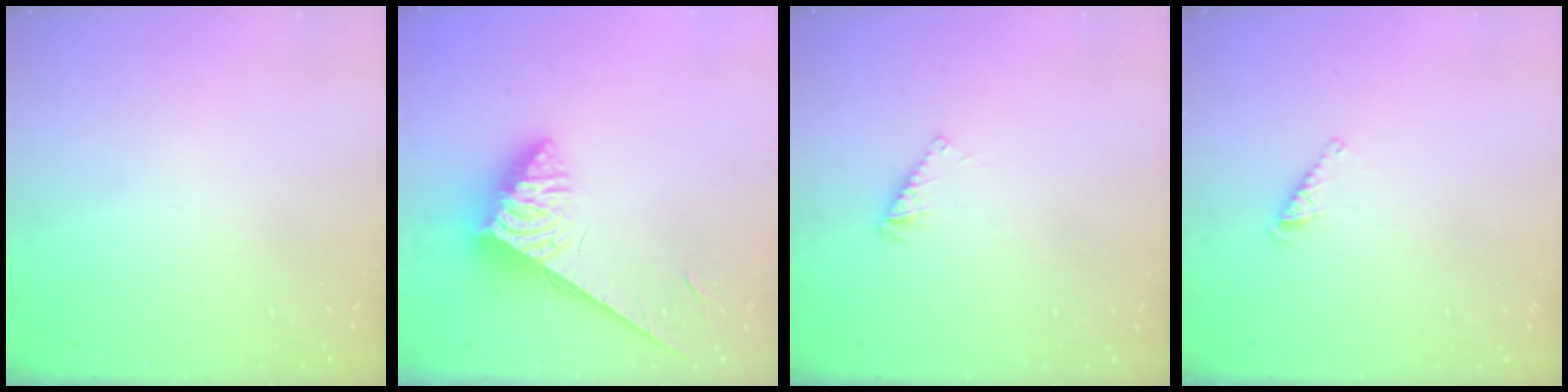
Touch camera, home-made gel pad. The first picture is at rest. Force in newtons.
{"total": 5.6, "press": 5.6, "slide": 0.5}
{"total": 4.2, "press": 4.2, "slide": 0.5}
{"total": 2.8, "press": 2.8, "slide": 0.5}